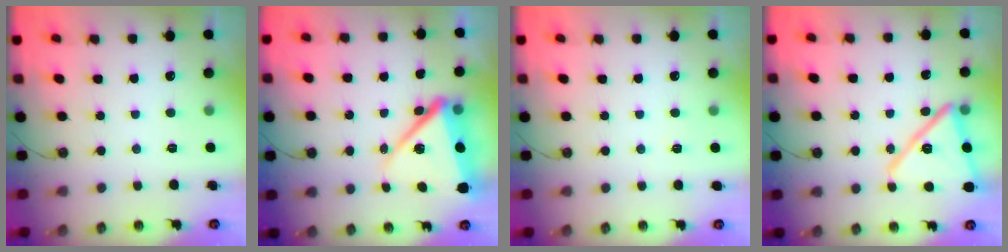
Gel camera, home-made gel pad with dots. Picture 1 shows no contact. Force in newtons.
{"total": 14.2, "press": 14.1, "slide": 1.3}
{"total": 2.5, "press": 1.8, "slide": 1.7}
{"total": 16.9, "press": 16.9, "slide": 1.1}